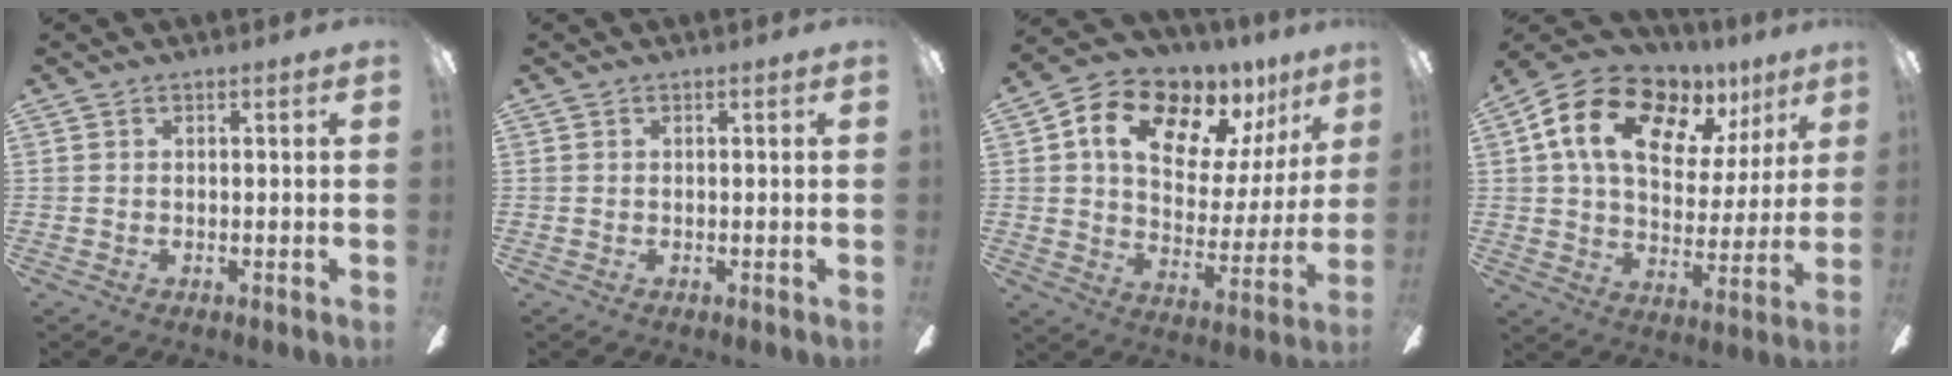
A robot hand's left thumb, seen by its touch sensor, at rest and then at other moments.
{"total": 0.0}
{"total": 16.0, "force": [10.5, 9.0, 8.0], "torque": [-0.140, -0.060, 0.181]}
{"total": 17.9, "force": [10.0, 10.8, 10.2], "torque": [-0.179, -0.043, 0.176]}